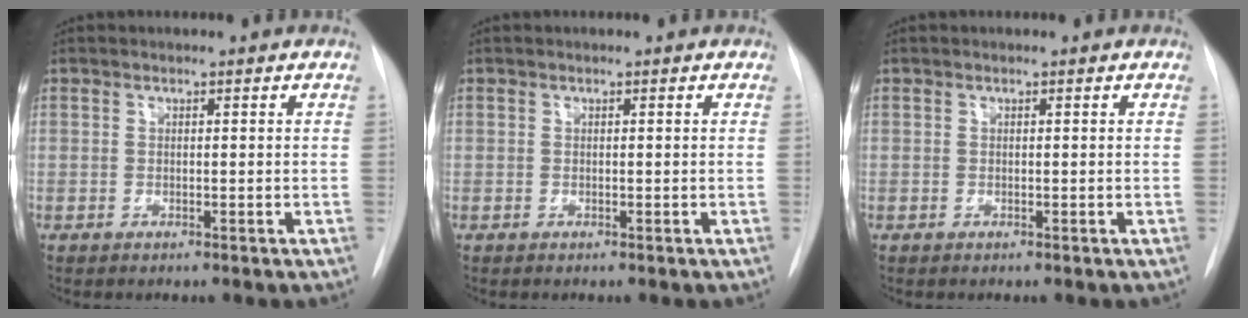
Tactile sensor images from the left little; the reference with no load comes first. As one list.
[{"total": 0.0}, {"total": 0.0}]